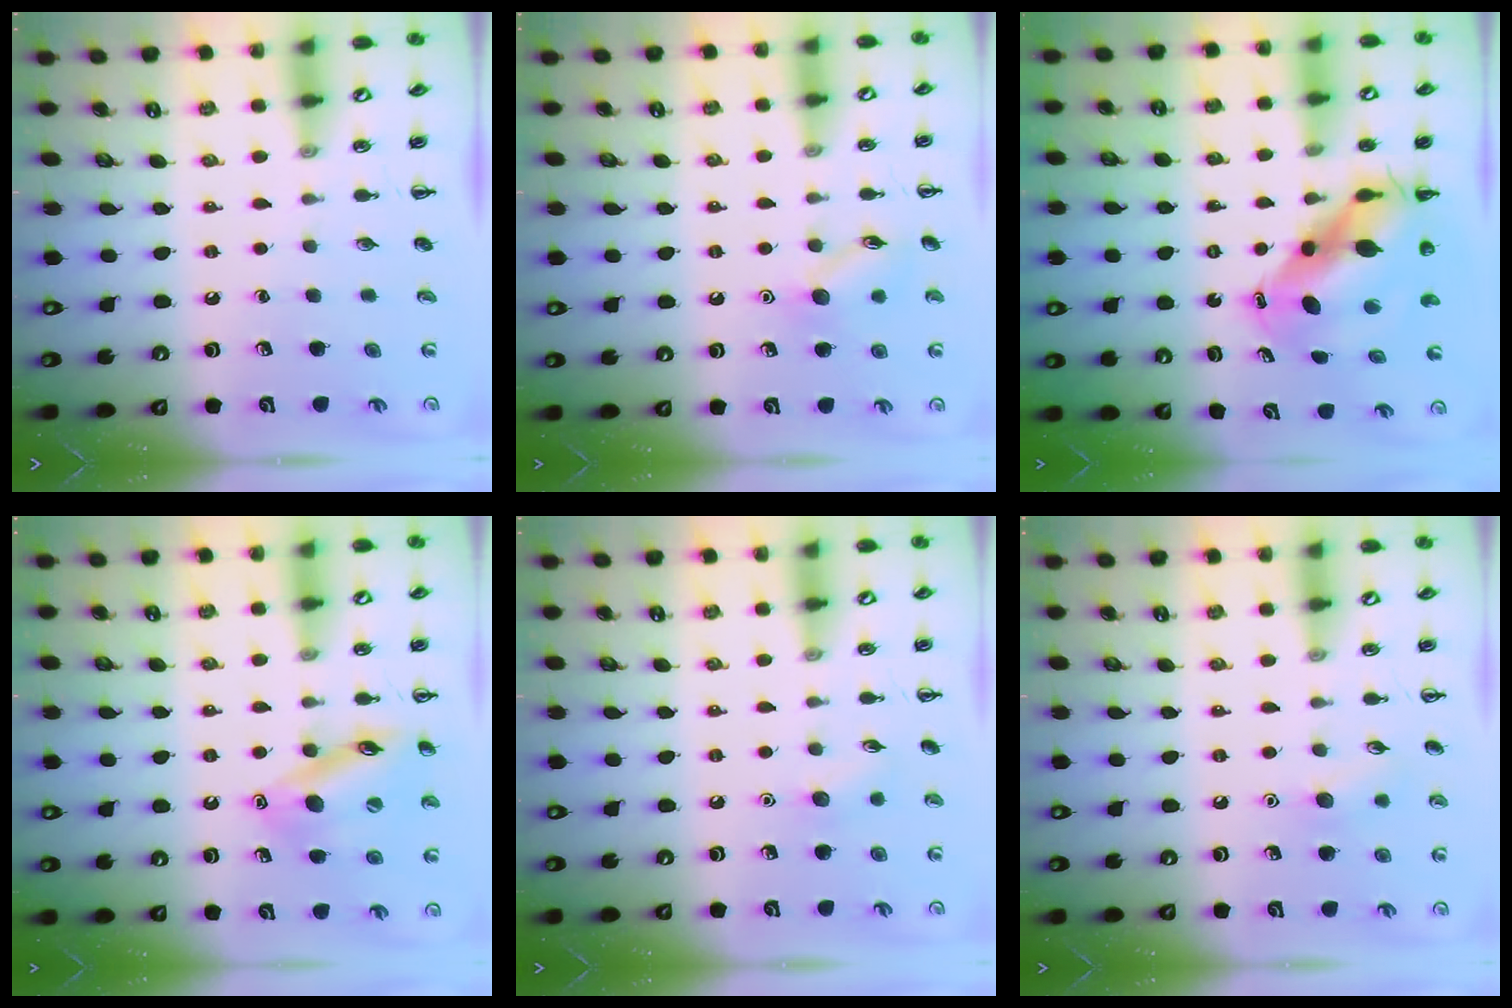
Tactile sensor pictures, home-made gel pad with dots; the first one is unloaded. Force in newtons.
{"total": 8.9, "press": 8.9, "slide": 0.5}
{"total": 10.6, "press": 10.3, "slide": 2.5}
{"total": 14.6, "press": 14.4, "slide": 2.0}
{"total": 6.0, "press": 5.8, "slide": 1.6}
{"total": 7.1, "press": 6.9, "slide": 1.8}